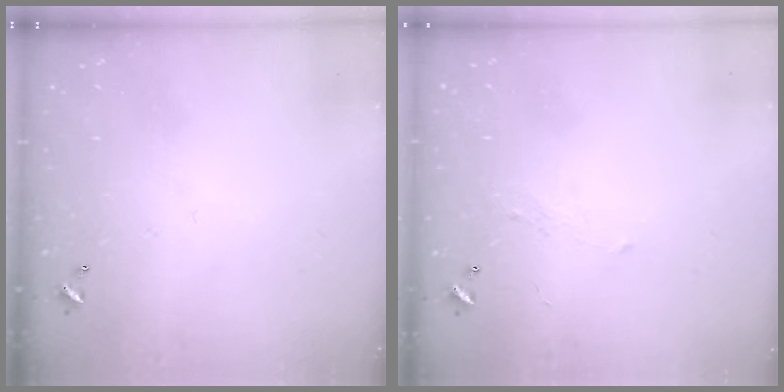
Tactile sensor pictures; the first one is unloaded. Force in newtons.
{"total": 1.0, "press": 0.8, "slide": 0.5}